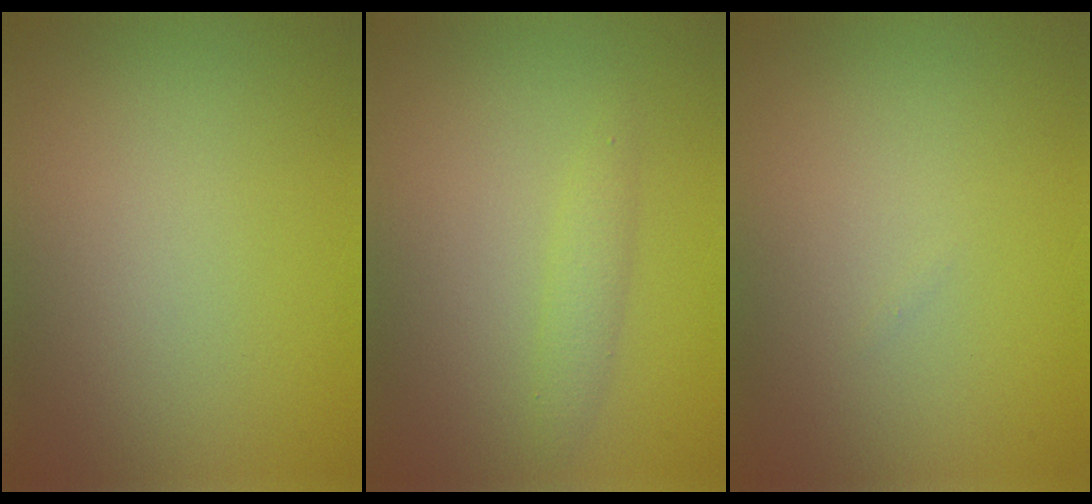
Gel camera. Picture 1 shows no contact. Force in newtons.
{"total": 1.4, "press": 1.4, "slide": 0.0}
{"total": 0.0}